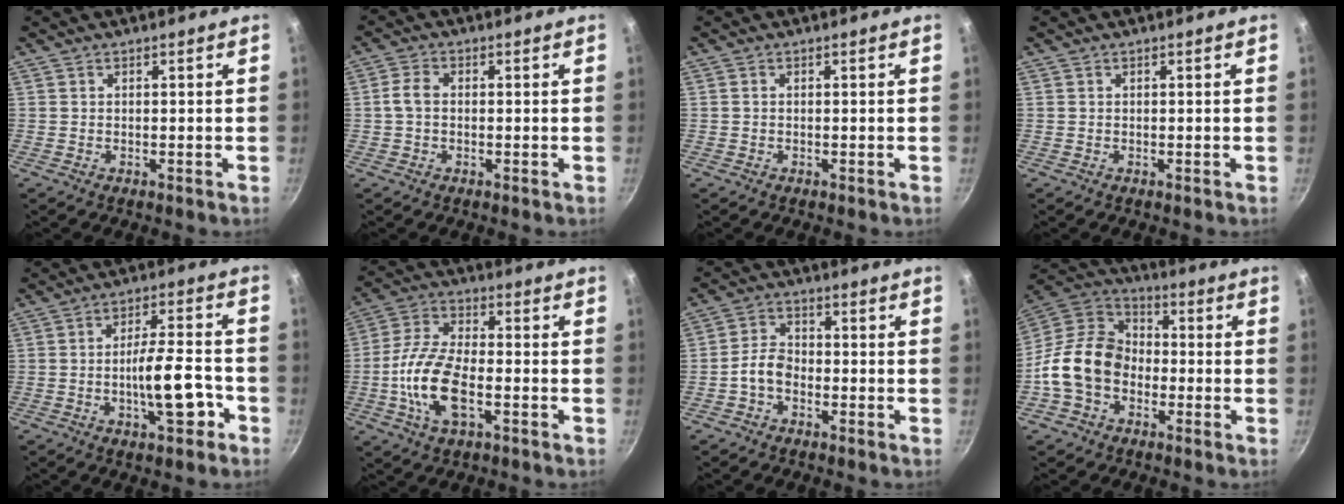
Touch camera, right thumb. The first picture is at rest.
{"total": 3.3, "force": [0.0, 1.9, 2.7], "torque": [-0.063, 0.012, -0.006]}
{"total": 0.0}
{"total": 0.0}
{"total": 10.5, "force": [-4.1, 3.6, 9.0], "torque": [-0.119, 0.037, -0.060]}
{"total": 13.2, "force": [-3.6, 6.1, 11.1], "torque": [-0.222, 0.025, -0.080]}
{"total": 4.6, "force": [-2.0, 3.0, 2.8], "torque": [-0.049, 0.028, -0.046]}
{"total": 14.7, "force": [-3.7, 11.0, 9.0], "torque": [-0.126, 0.041, -0.089]}